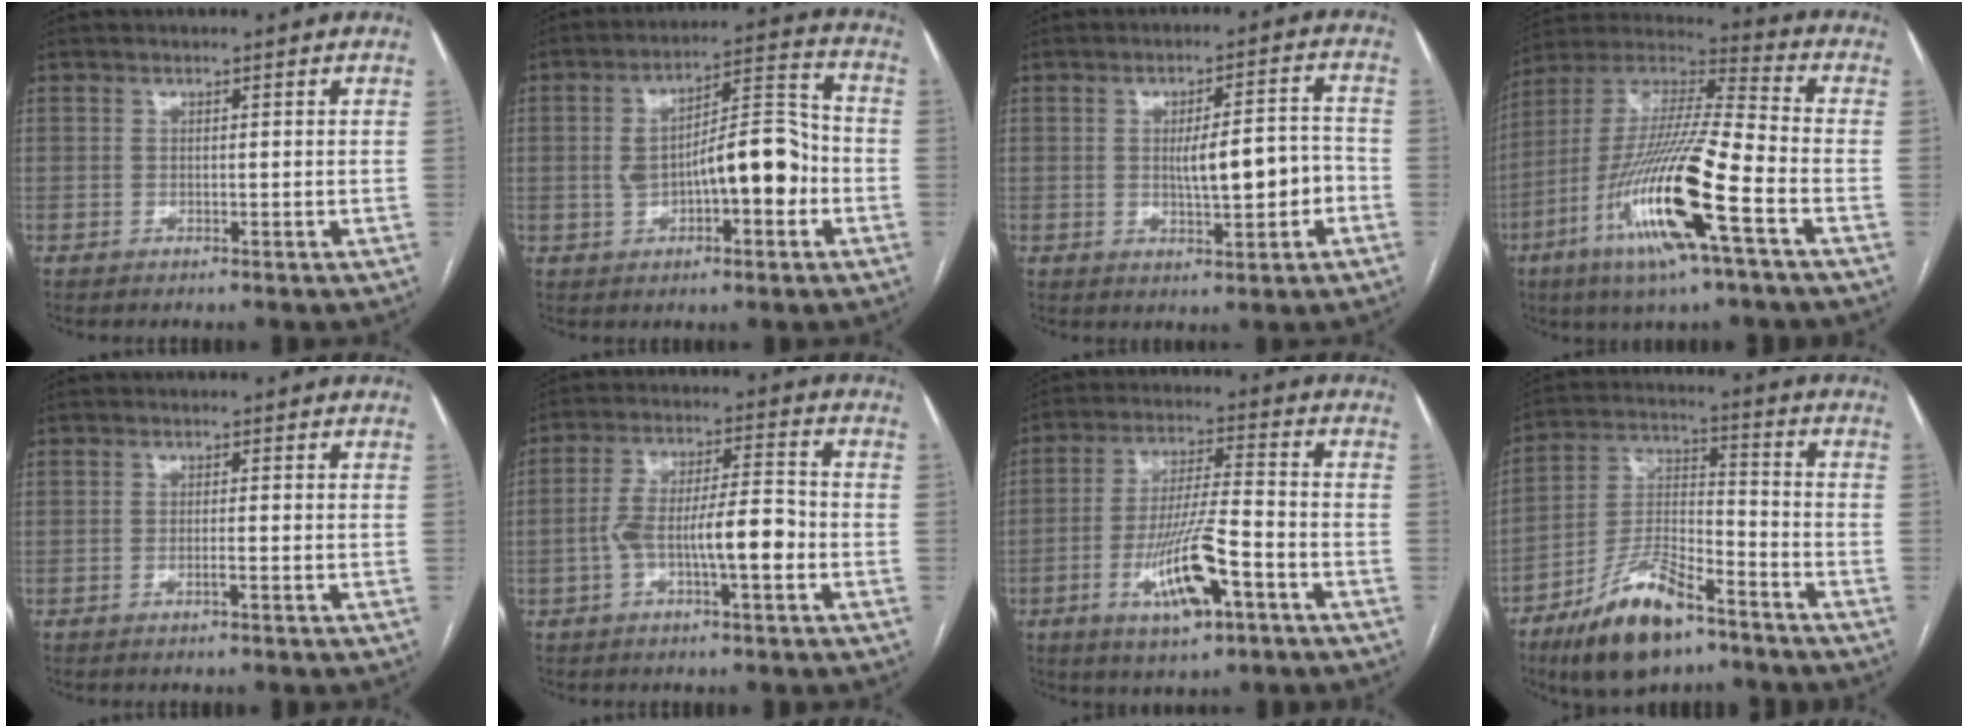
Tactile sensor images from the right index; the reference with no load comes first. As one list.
[{"total": 12.3, "force": [-1.9, 3.8, 11.5], "torque": [-0.189, 0.035, -0.024]}, {"total": 7.5, "force": [-1.4, 1.6, 7.2], "torque": [-0.112, 0.015, -0.013]}, {"total": 20.0, "force": [-8.1, 1.3, 18.3], "torque": [-0.386, -0.027, -0.155]}, {"total": 1.1, "force": [-0.5, -0.1, 1.0], "torque": [-0.021, 0.000, -0.009]}, {"total": 9.8, "force": [-2.8, 1.9, 9.2], "torque": [-0.168, 0.023, -0.049]}, {"total": 12.0, "force": [-5.1, 2.2, 10.7], "torque": [-0.204, -0.006, -0.086]}, {"total": 14.4, "force": [-9.7, 4.4, 9.7], "torque": [-0.194, -0.004, -0.174]}]